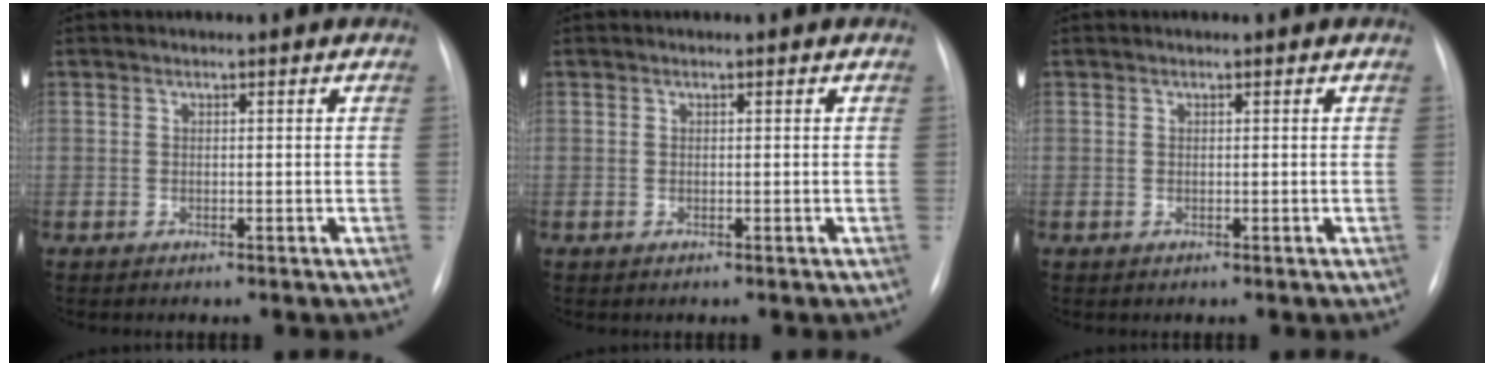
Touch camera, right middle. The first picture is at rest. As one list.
[{"total": 0.0}, {"total": 0.0}]